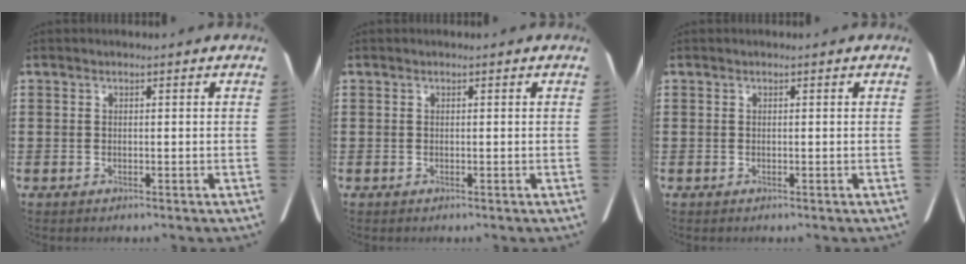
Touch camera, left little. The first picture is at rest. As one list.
[{"total": 0.0}, {"total": 0.0}]